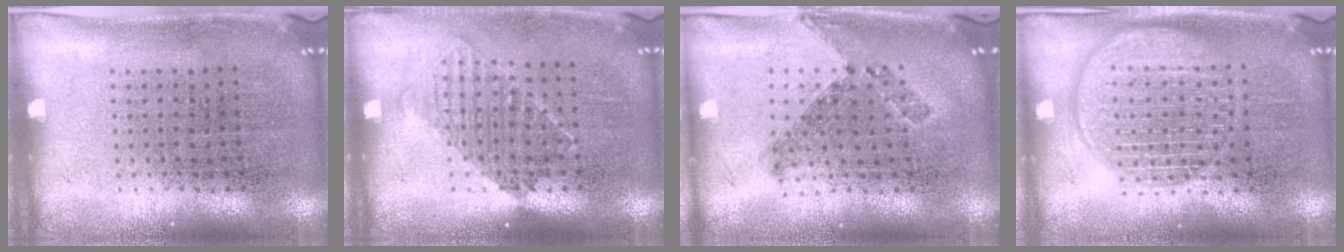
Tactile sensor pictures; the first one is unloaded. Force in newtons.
{"total": 1.2, "press": 1.0, "slide": 0.7}
{"total": 0.6, "press": 0.5, "slide": 0.3}
{"total": 3.3, "press": 3.3, "slide": 0.5}